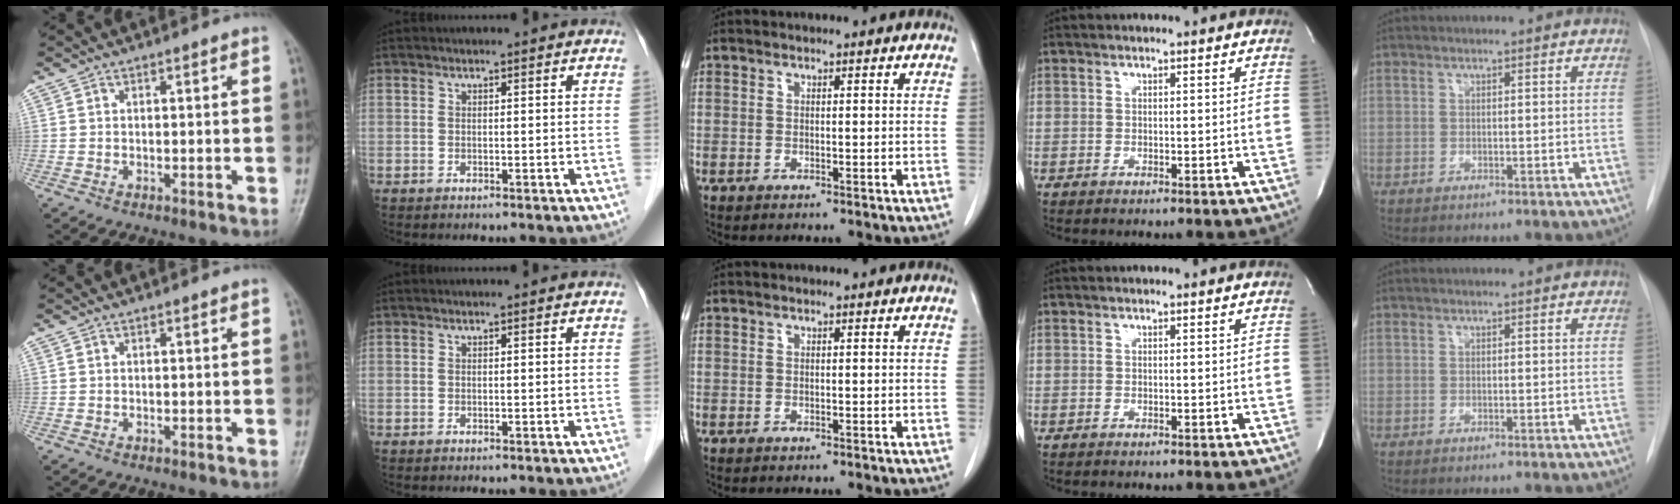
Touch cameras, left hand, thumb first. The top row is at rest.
{}